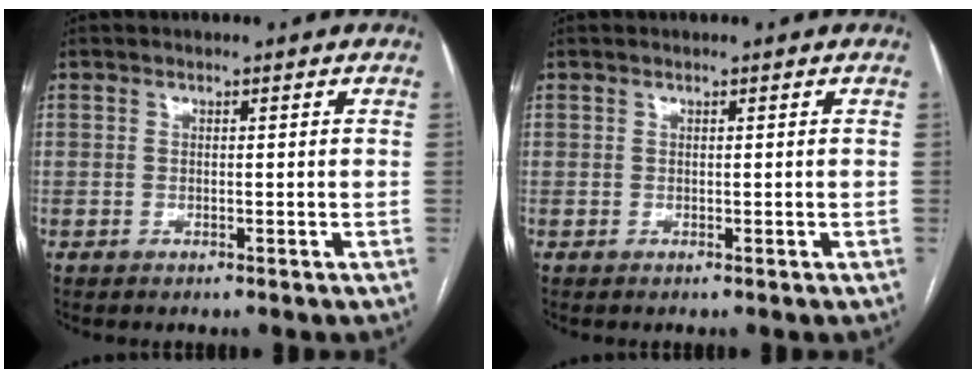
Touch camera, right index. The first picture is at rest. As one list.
[{"total": 0.0}]